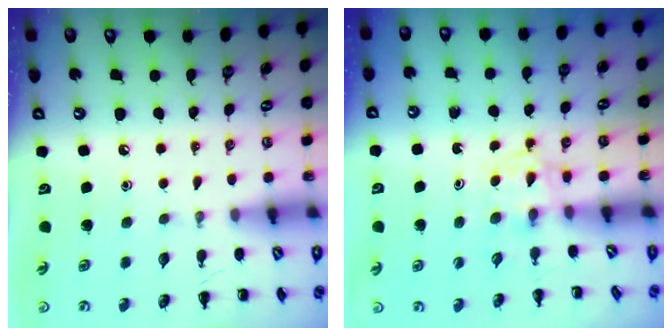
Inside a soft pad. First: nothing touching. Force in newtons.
{"total": 2.5, "press": 2.2, "slide": 1.3}